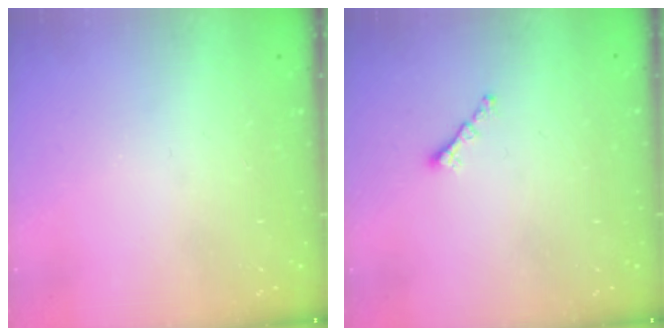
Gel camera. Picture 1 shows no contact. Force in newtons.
{"total": 0.8, "press": 0.7, "slide": 0.4}